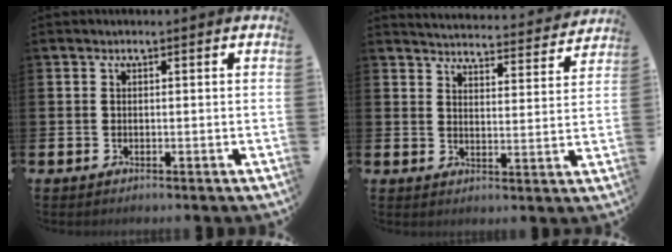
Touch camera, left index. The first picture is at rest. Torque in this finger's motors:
{"motor_torque": [0.89, -1.25, 0.20, 0.01]}